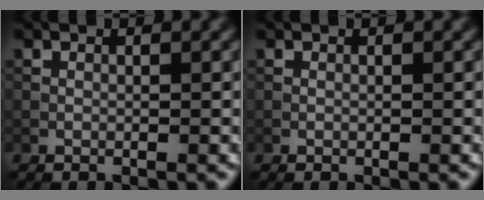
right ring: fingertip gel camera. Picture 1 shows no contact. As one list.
[{"total": 0.0}]